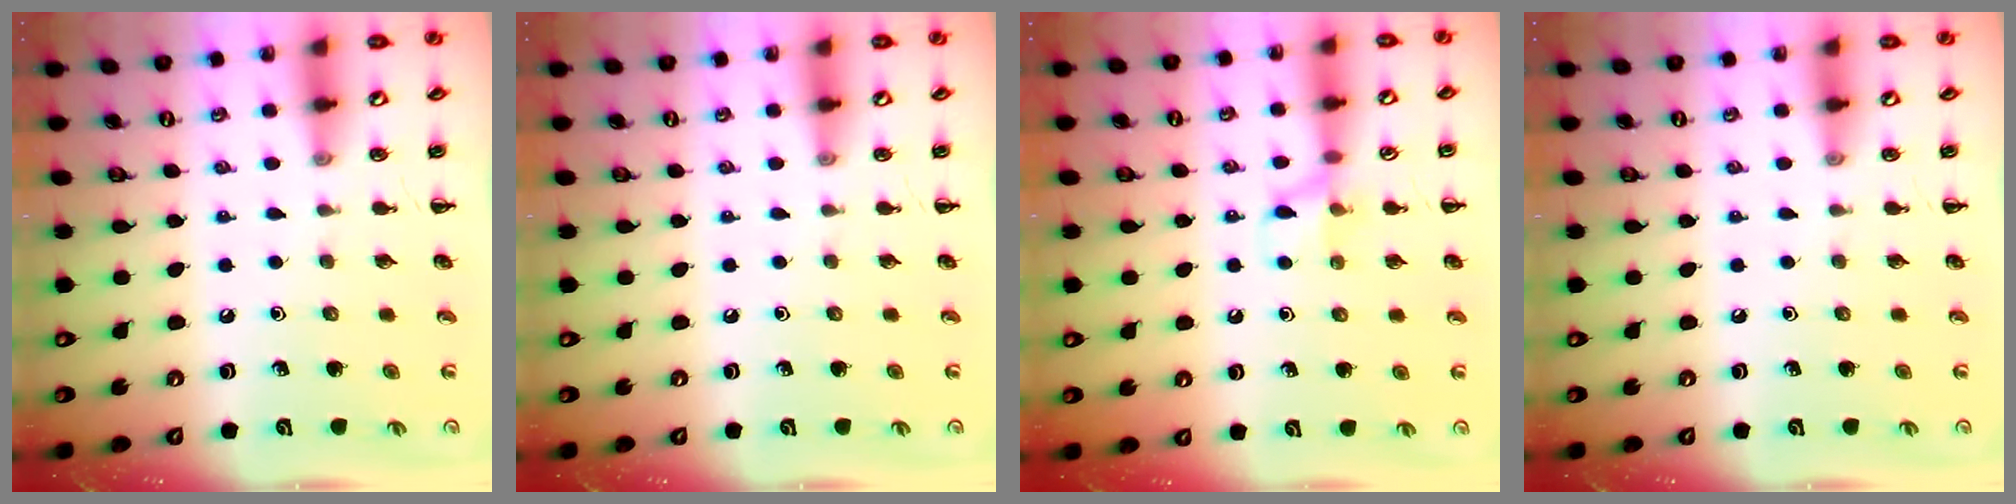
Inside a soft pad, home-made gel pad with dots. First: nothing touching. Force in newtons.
{"total": 0.0}
{"total": 7.4, "press": 7.2, "slide": 1.8}
{"total": 0.0}